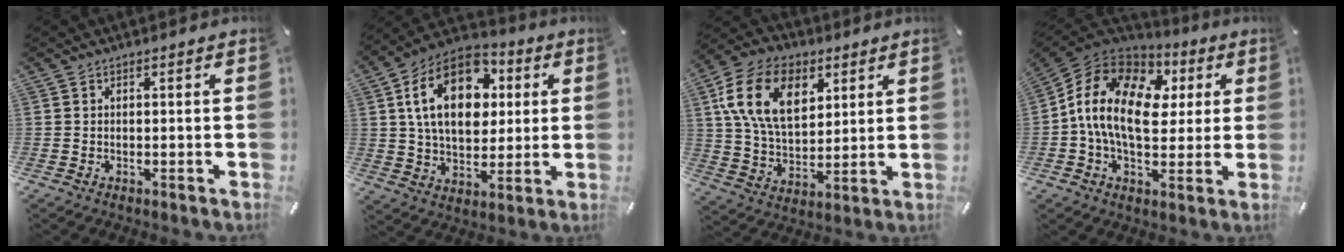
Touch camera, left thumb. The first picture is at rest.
{"total": 19.2, "force": [5.2, 12.8, 13.3], "torque": [-0.244, -0.004, 0.088]}
{"total": 16.5, "force": [6.4, 11.1, 10.4], "torque": [-0.213, -0.003, 0.119]}
{"total": 16.0, "force": [1.0, 11.0, 11.5], "torque": [-0.250, 0.001, 0.017]}